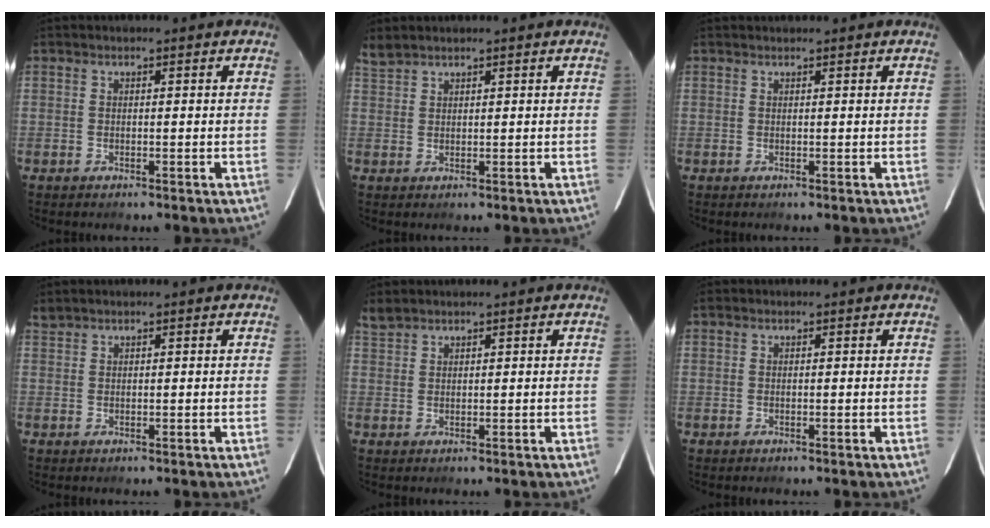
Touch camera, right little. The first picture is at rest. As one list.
[{"total": 1.9, "force": [1.8, 0.2, 0.3], "torque": [-0.014, 0.014, 0.045]}, {"total": 1.1, "force": [1.1, 0.0, 0.2], "torque": [-0.003, 0.019, 0.023]}, {"total": 0.8, "force": [0.8, 0.1, -0.1], "torque": [-0.008, 0.012, 0.025]}, {"total": 1.9, "force": [1.8, 0.4, 0.2], "torque": [-0.012, 0.013, 0.042]}, {"total": 0.0}]